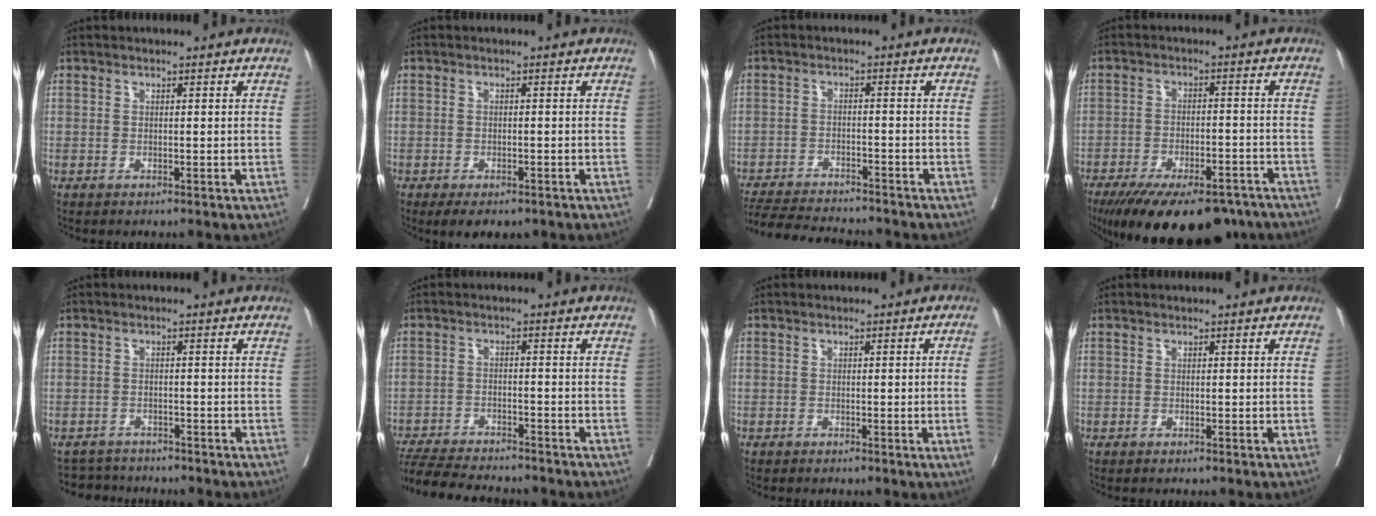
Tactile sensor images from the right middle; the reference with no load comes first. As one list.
[{"total": 4.7, "force": [-3.3, 2.3, 2.4], "torque": [-0.025, -0.005, -0.047]}, {"total": 12.8, "force": [-11.9, 1.7, 4.2], "torque": [-0.073, -0.006, -0.176]}, {"total": 19.6, "force": [-15.4, 6.5, 10.2], "torque": [-0.165, -0.018, -0.218]}, {"total": 4.6, "force": [-4.4, 1.1, -0.3], "torque": [0.008, 0.001, -0.070]}, {"total": 12.0, "force": [-11.1, 1.5, 4.2], "torque": [-0.071, -0.008, -0.171]}, {"total": 3.0, "force": [-0.5, -1.0, 2.8], "torque": [-0.034, -0.004, -0.006]}, {"total": 0.0}]